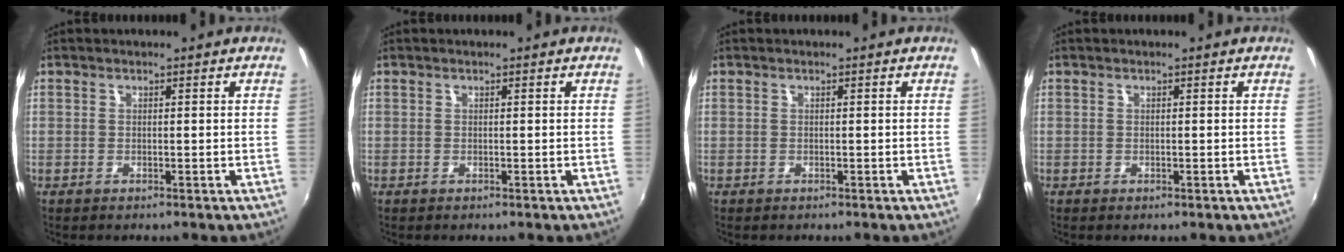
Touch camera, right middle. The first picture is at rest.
{"total": 0.0}
{"total": 0.0}
{"total": 0.0}